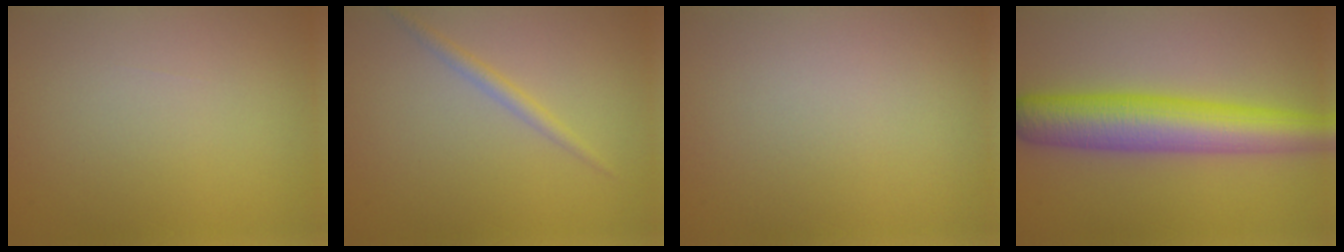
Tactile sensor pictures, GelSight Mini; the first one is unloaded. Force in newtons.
{"total": 1.5, "press": 1.5, "slide": 0.0}
{"total": 0.0}
{"total": 8.0, "press": 8.0, "slide": 0.2}